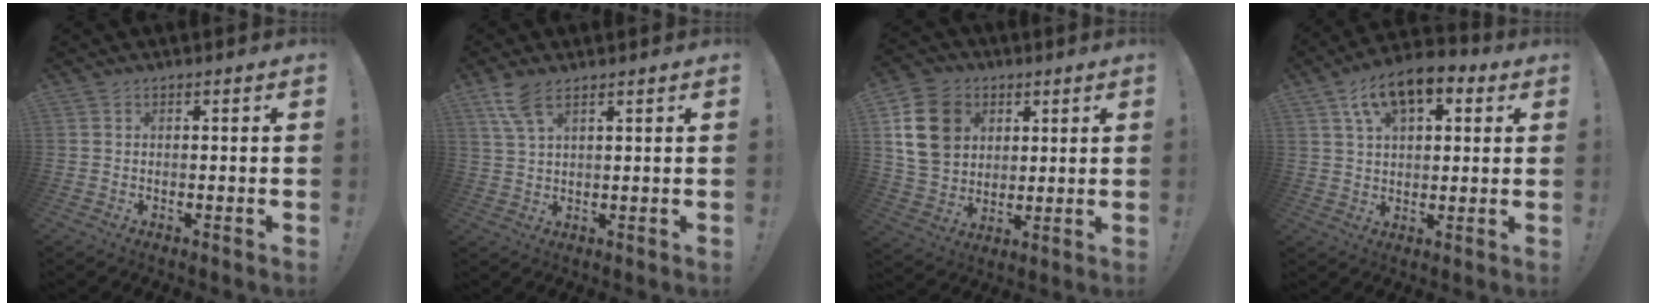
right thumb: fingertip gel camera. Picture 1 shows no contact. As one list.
[{"total": 6.5, "force": [4.2, 2.0, 4.6], "torque": [-0.093, -0.010, 0.079]}, {"total": 15.7, "force": [4.9, 12.6, 8.0], "torque": [-0.132, -0.012, 0.102]}, {"total": 12.1, "force": [6.1, 6.6, 8.0], "torque": [-0.137, -0.016, 0.114]}]